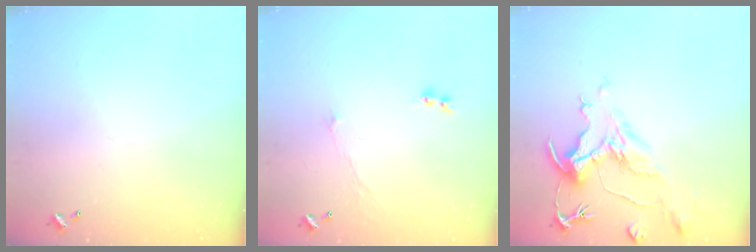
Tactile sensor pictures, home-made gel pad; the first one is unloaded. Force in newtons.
{"total": 1.2, "press": 0.7, "slide": 1.0}
{"total": 1.6, "press": 0.0, "slide": 1.6}